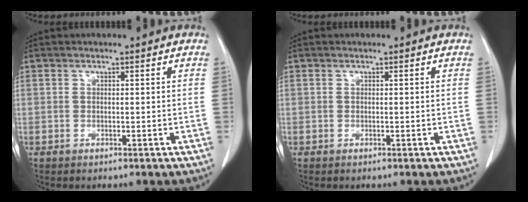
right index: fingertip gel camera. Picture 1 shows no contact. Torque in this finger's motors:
{"motor_torque": [0.00, 0.00, 0.01, -0.01]}